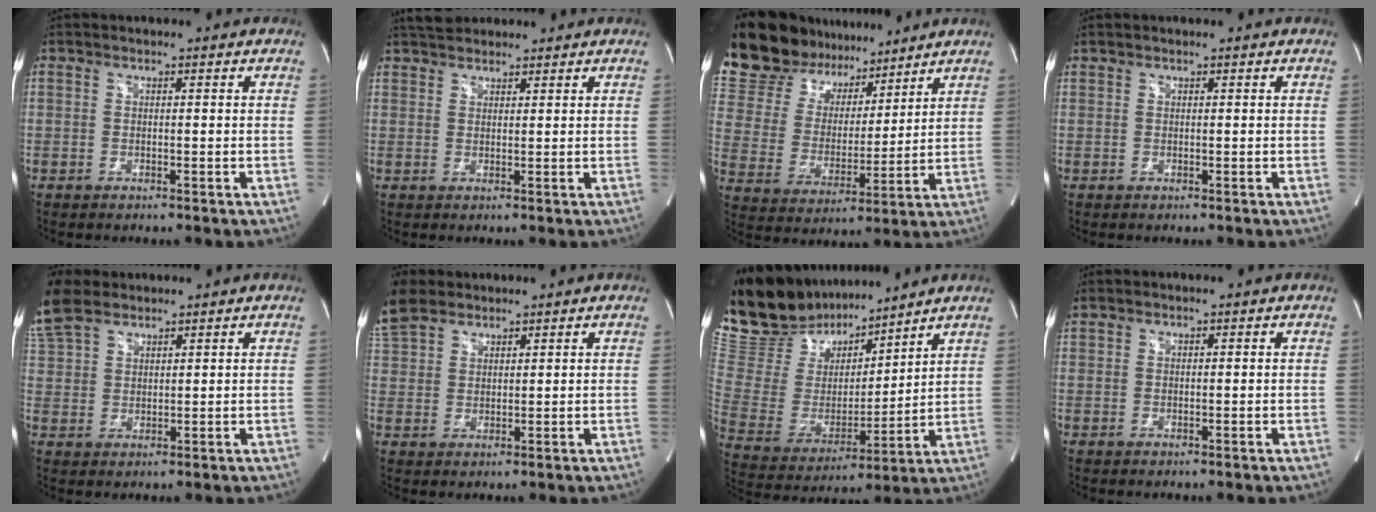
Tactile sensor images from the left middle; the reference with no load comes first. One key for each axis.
{"total": 4.3, "fx": 3.9, "fy": 1.6, "fz": 1.2, "tx": -0.023, "ty": 0.026, "tz": 0.067}
{"total": 18.7, "fx": 16.5, "fy": 7.3, "fz": 5.0, "tx": -0.108, "ty": 0.028, "tz": 0.293}
{"total": 0.0}
{"total": 9.3, "fx": 7.2, "fy": 4.3, "fz": 4.1, "tx": -0.113, "ty": 0.023, "tz": 0.151}
{"total": 7.5, "fx": 5.9, "fy": 3.5, "fz": 2.8, "tx": -0.078, "ty": 0.021, "tz": 0.128}
{"total": 19.3, "fx": 17.4, "fy": 5.7, "fz": 6.1, "tx": -0.127, "ty": 0.005, "tz": 0.323}
{"total": 0.8, "fx": 0.7, "fy": 0.2, "fz": 0.0, "tx": -0.014, "ty": 0.013, "tz": 0.022}